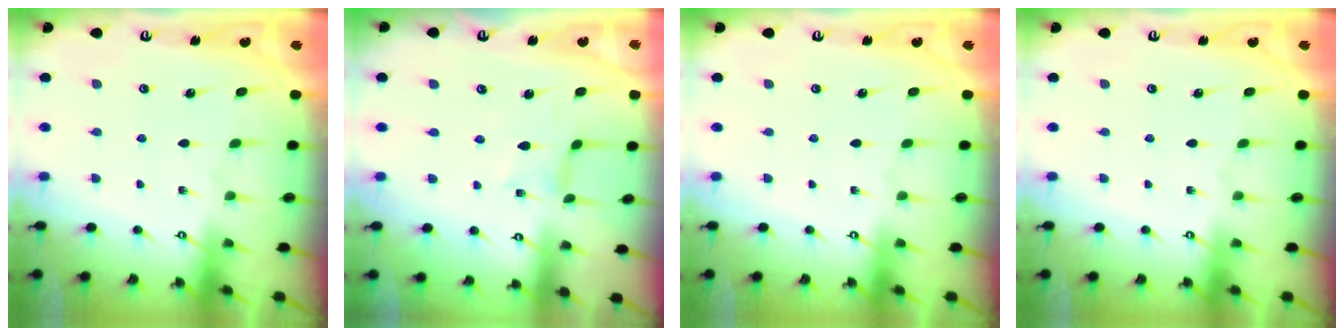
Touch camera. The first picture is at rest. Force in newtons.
{"total": 0.0}
{"total": 0.0}
{"total": 0.0}